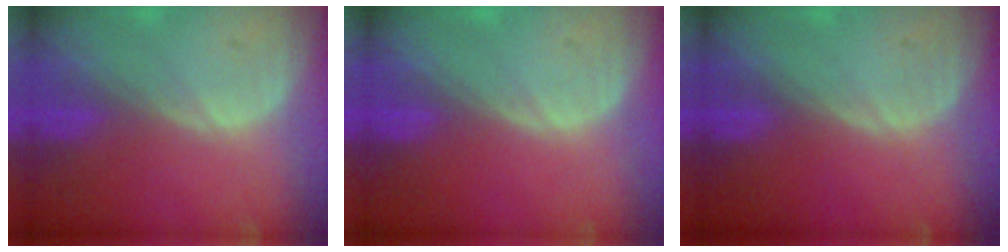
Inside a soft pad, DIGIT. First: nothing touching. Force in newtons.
{"total": 0.0}
{"total": 0.0}